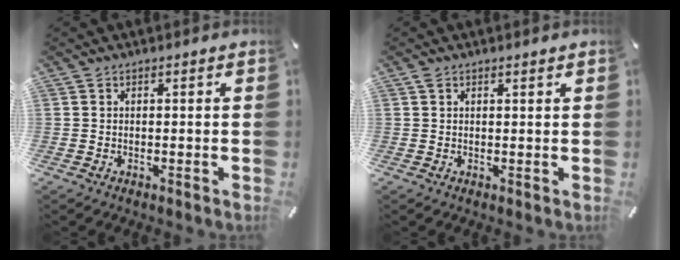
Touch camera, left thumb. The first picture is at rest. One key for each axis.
{"total": 1.1, "fx": 0.7, "fy": 0.5, "fz": 0.7, "tx": -0.016, "ty": 0.001, "tz": 0.012}